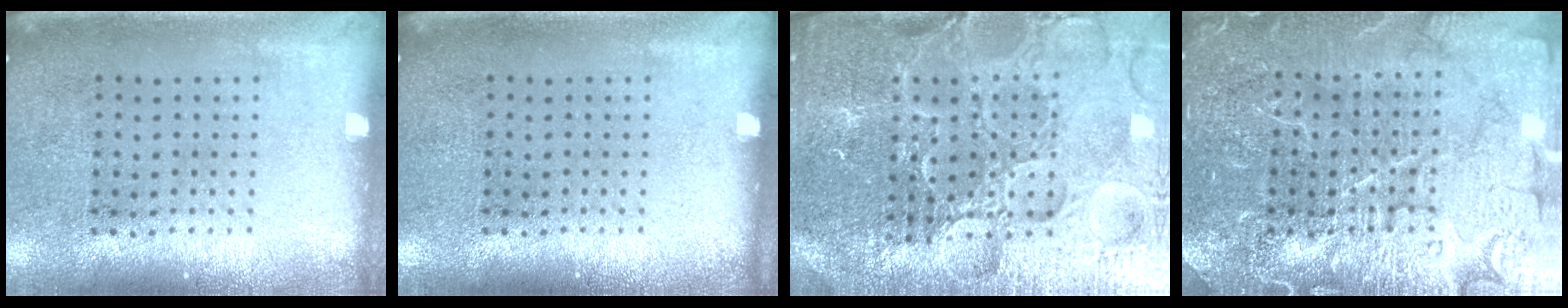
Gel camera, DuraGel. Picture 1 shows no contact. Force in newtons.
{"total": 0.0}
{"total": 5.8, "press": 5.3, "slide": 2.4}
{"total": 7.2, "press": 7.1, "slide": 1.1}